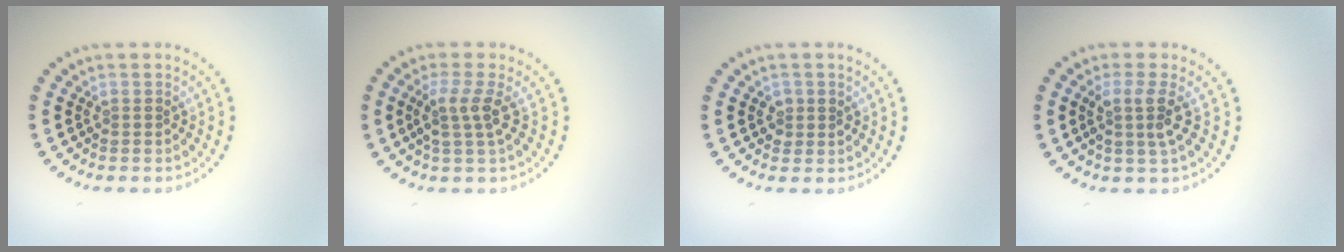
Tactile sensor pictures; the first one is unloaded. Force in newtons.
{"total": 2.5, "press": 1.9, "slide": 1.6}
{"total": 1.2, "press": 1.2, "slide": 0.3}
{"total": 2.5, "press": 2.0, "slide": 1.6}